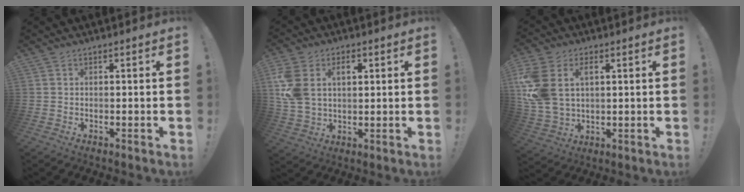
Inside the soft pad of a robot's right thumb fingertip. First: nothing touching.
{"total": 11.0, "force": [3.9, 7.6, 6.9], "torque": [-0.137, -0.006, 0.073]}
{"total": 13.3, "force": [4.1, 9.3, 8.6], "torque": [-0.190, -0.014, 0.078]}